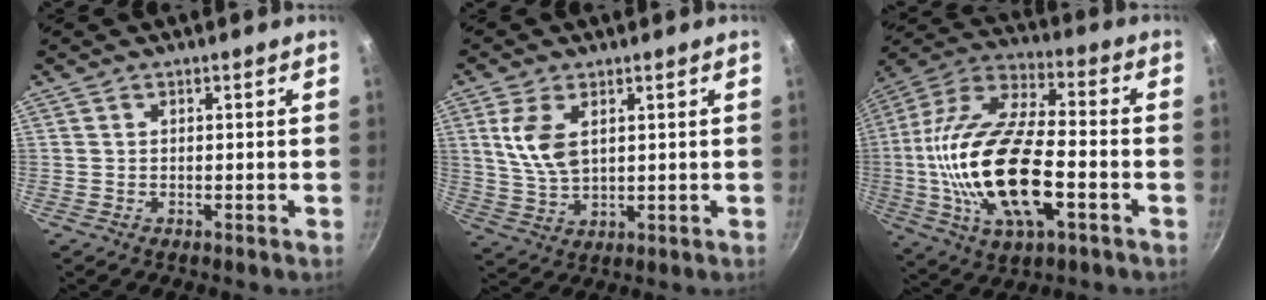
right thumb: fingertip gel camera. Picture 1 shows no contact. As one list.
[{"total": 8.0, "force": [2.4, 4.5, 6.2], "torque": [-0.118, -0.016, 0.052]}, {"total": 24.6, "force": [-4.6, 10.9, 21.5], "torque": [-0.420, 0.025, -0.095]}]